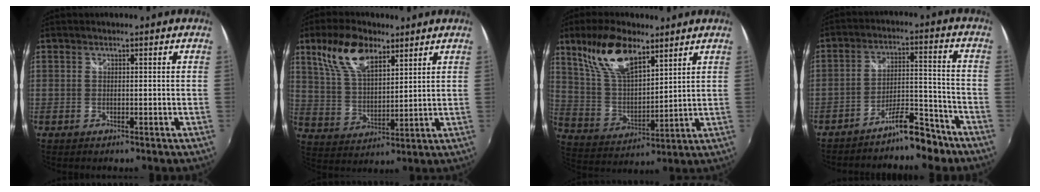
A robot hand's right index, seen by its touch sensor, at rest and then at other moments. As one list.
[{"total": 11.7, "force": [7.0, 5.4, 7.7], "torque": [-0.151, 0.021, 0.141]}, {"total": 14.0, "force": [8.9, 5.7, 9.2], "torque": [-0.180, 0.017, 0.178]}, {"total": 8.2, "force": [-6.9, 2.1, 3.9], "torque": [-0.064, 0.026, -0.105]}]